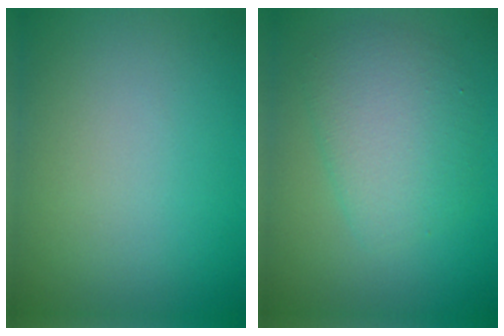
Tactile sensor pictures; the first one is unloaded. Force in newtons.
{"total": 4.5, "press": 4.5, "slide": 0.1}